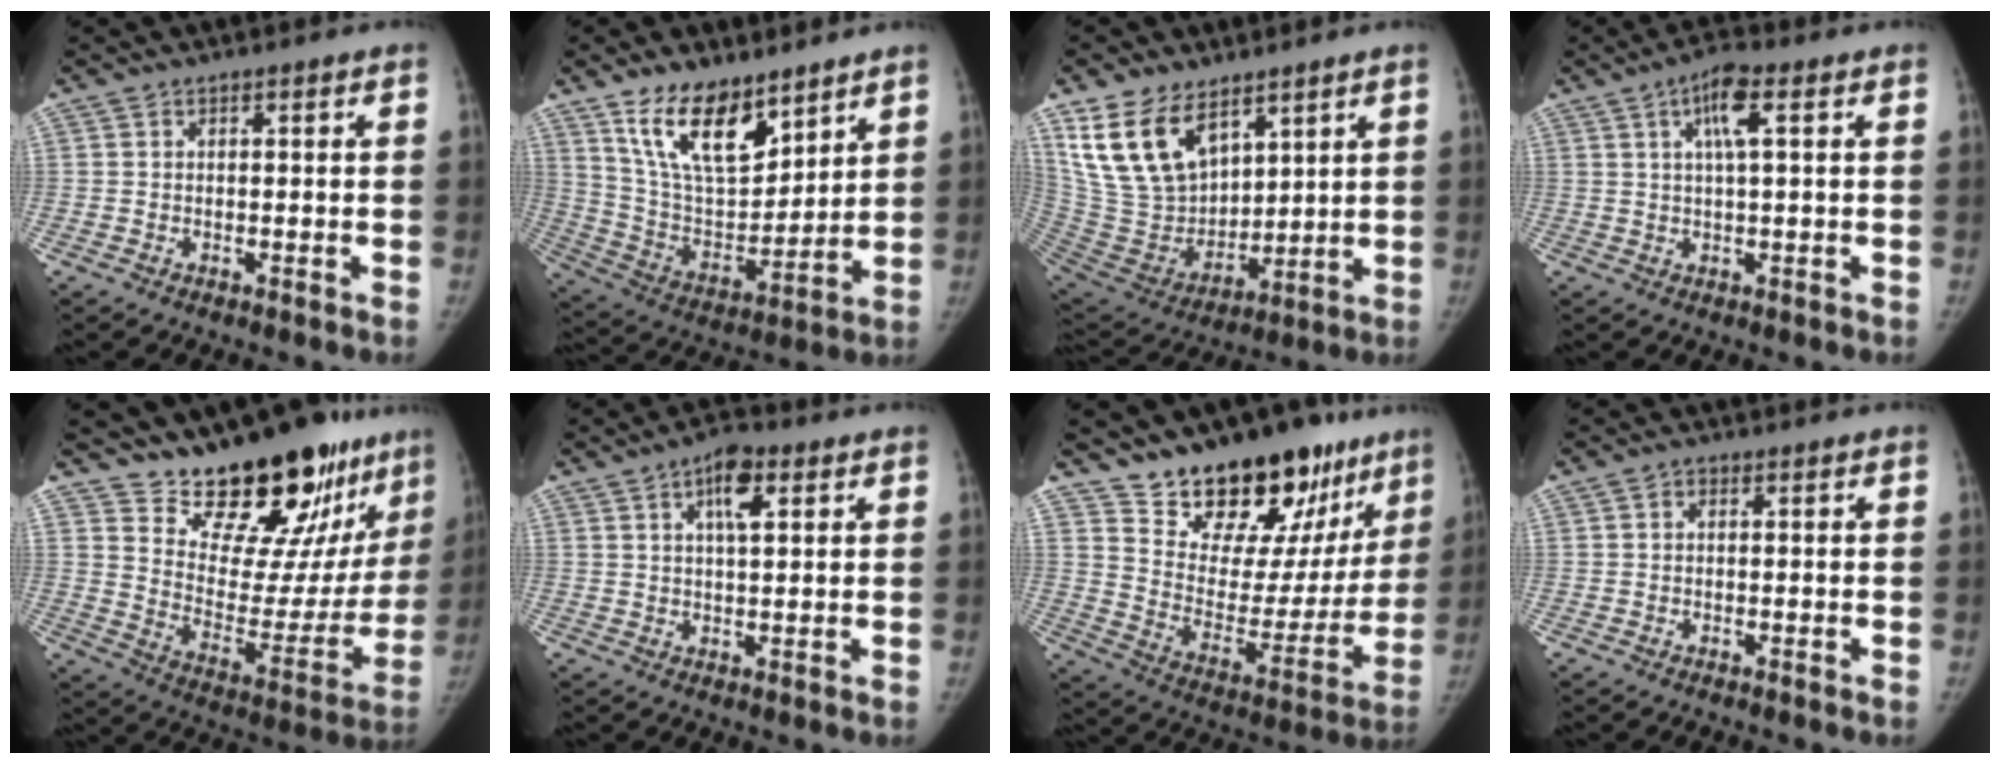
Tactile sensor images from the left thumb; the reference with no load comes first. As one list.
[{"total": 16.3, "force": [10.8, 7.7, 9.5], "torque": [-0.124, -0.067, 0.211]}, {"total": 17.6, "force": [10.1, 10.4, 9.9], "torque": [-0.156, -0.049, 0.216]}, {"total": 6.1, "force": [2.2, 1.5, 5.5], "torque": [-0.103, 0.004, 0.036]}, {"total": 21.8, "force": [18.1, 8.5, 8.8], "torque": [-0.071, -0.133, 0.259]}, {"total": 6.5, "force": [2.7, 2.8, 5.2], "torque": [-0.073, -0.002, 0.040]}, {"total": 24.9, "force": [18.4, 12.0, 11.5], "torque": [-0.125, -0.109, 0.279]}, {"total": 0.9, "force": [0.0, 0.7, 0.5], "torque": [-0.004, 0.003, -0.006]}]